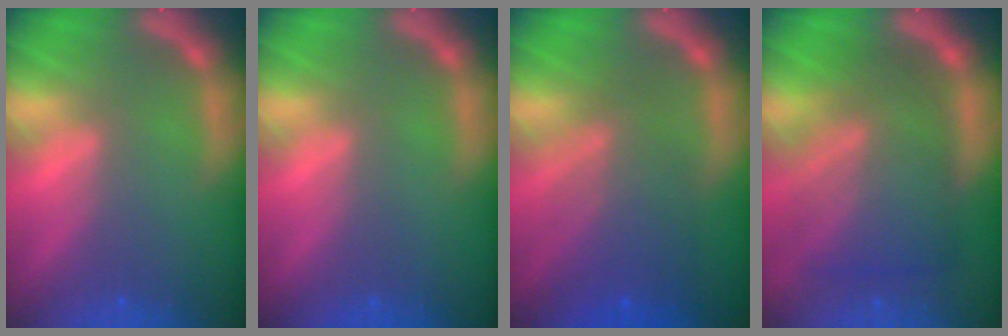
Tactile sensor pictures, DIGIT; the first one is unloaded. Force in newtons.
{"total": 0.0}
{"total": 6.5}
{"total": 9.1}